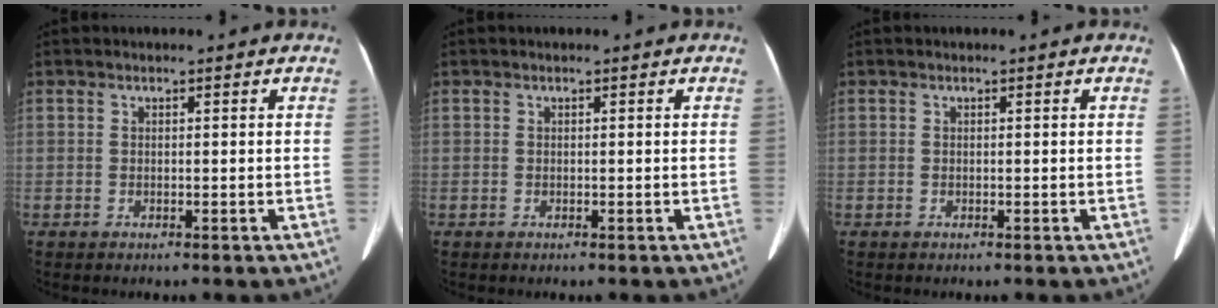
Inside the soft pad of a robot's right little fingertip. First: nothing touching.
{"total": 0.0}
{"total": 0.0}